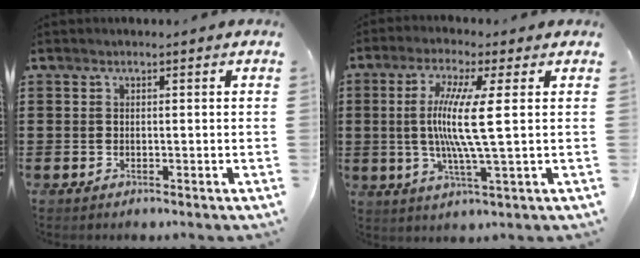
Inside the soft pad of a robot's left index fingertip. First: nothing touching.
{"total": 9.2, "force": [1.0, 0.0, 9.2], "torque": [-0.187, -0.011, 0.008]}